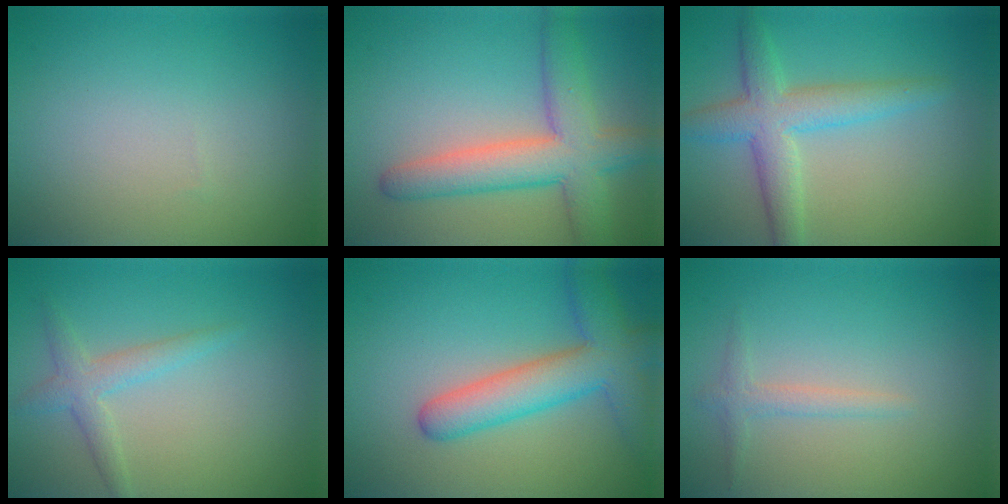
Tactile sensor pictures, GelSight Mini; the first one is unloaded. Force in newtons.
{"total": 6.8, "press": 6.8, "slide": 0.2}
{"total": 4.7, "press": 4.7, "slide": 0.1}
{"total": 2.2, "press": 2.2, "slide": 0.1}
{"total": 6.3, "press": 6.3, "slide": 0.3}
{"total": 1.3, "press": 1.3, "slide": 0.0}